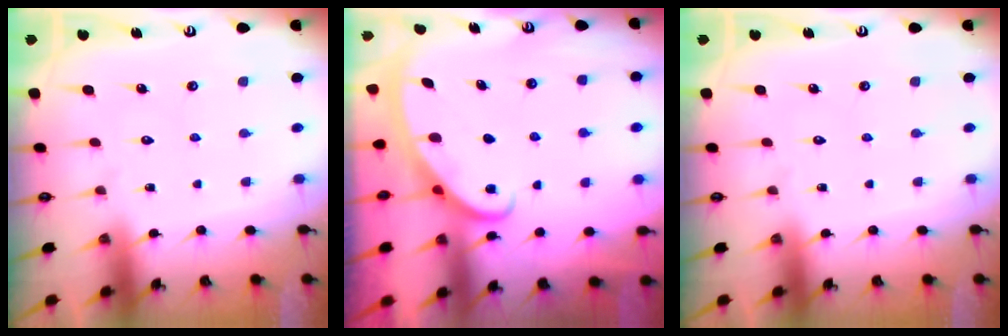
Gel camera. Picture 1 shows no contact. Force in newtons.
{"total": 2.7, "press": 2.6, "slide": 0.4}
{"total": 0.0}